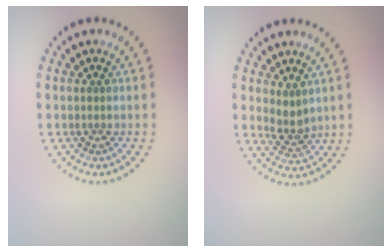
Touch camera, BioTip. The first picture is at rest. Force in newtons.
{"total": 1.9, "press": 1.6, "slide": 1.1}